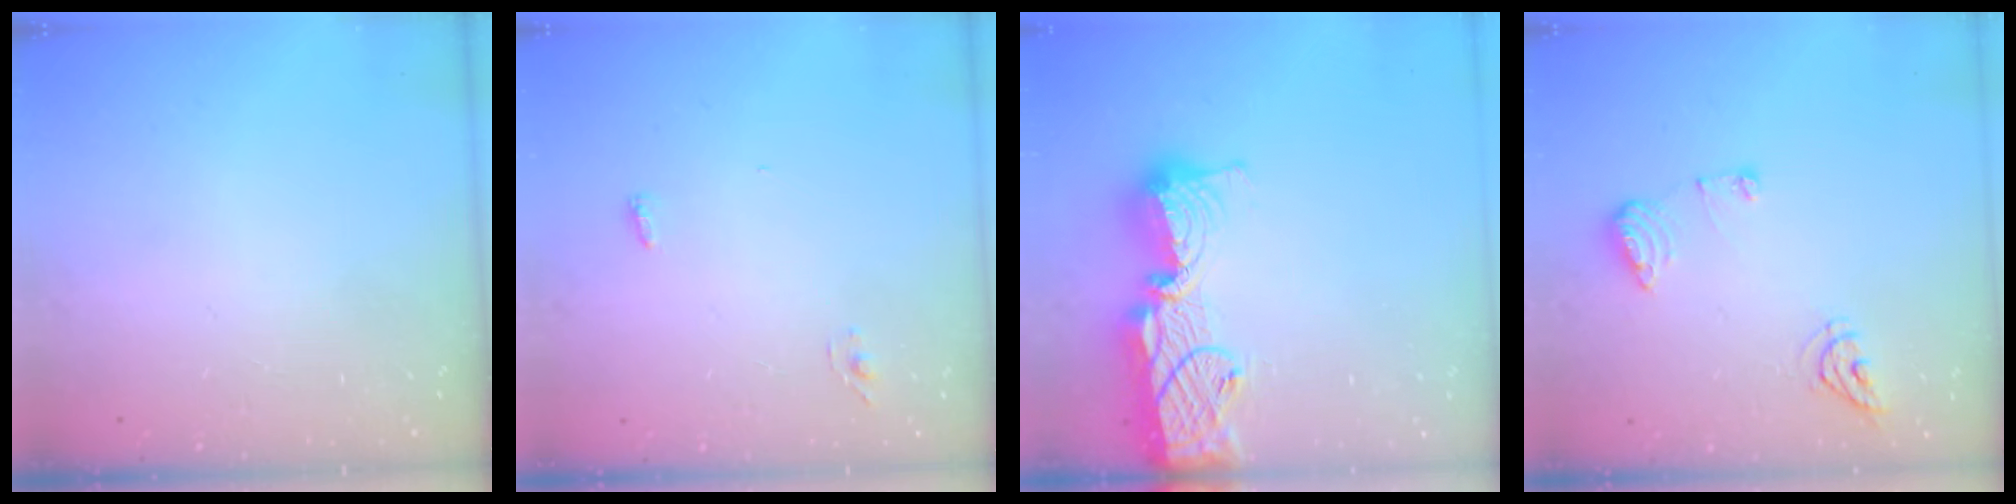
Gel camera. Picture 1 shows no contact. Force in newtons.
{"total": 3.6, "press": 3.2, "slide": 1.6}
{"total": 17.5, "press": 17.4, "slide": 1.3}
{"total": 8.6, "press": 8.5, "slide": 0.1}